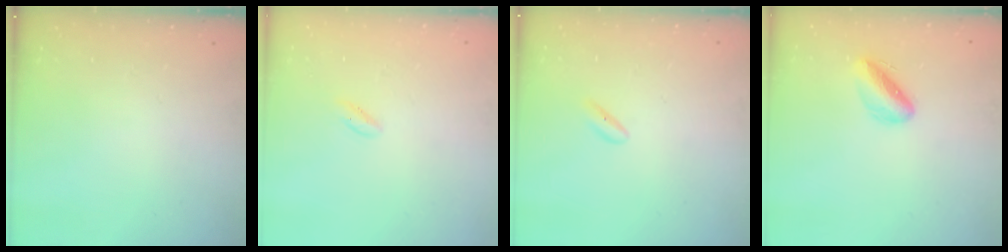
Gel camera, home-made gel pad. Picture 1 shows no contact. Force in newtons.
{"total": 0.6, "press": 0.3, "slide": 0.5}
{"total": 2.0, "press": 1.8, "slide": 0.7}
{"total": 5.2, "press": 4.9, "slide": 1.8}